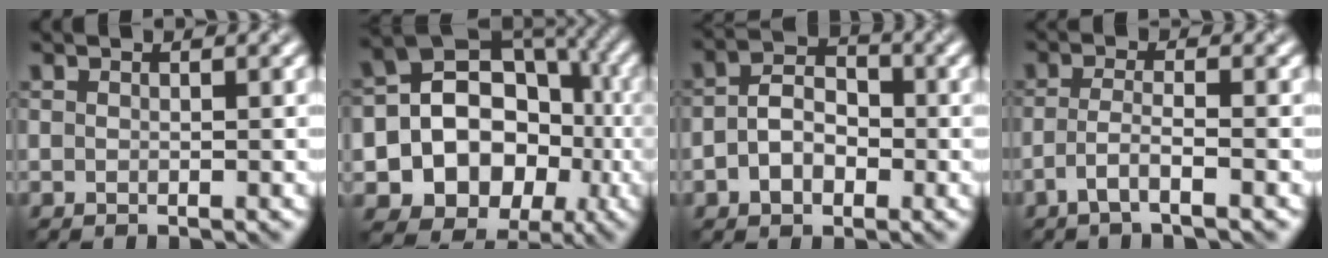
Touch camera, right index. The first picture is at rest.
{"total": 14.0, "force": [-2.4, 12.3, 6.3], "torque": [-0.116, 0.019, -0.053]}
{"total": 3.4, "force": [-0.7, 2.4, 2.3], "torque": [-0.044, 0.012, -0.020]}
{"total": 2.2, "force": [-1.4, 0.1, 1.7], "torque": [-0.037, 0.010, -0.039]}